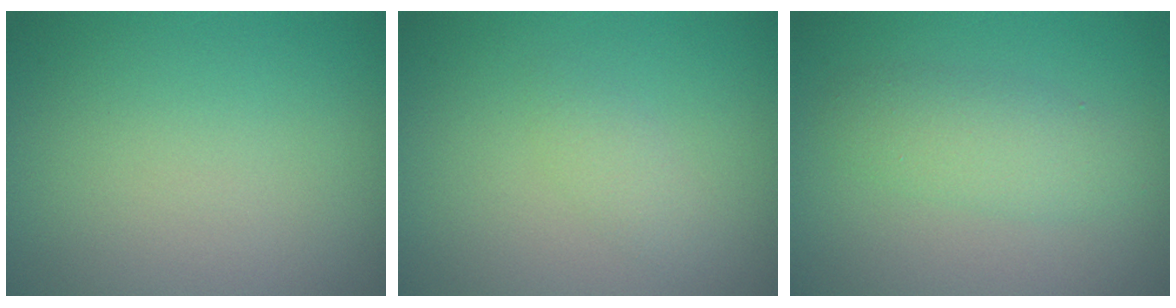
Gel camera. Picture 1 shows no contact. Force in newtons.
{"total": 1.2, "press": 1.2, "slide": 0.1}
{"total": 2.7, "press": 2.7, "slide": 0.1}